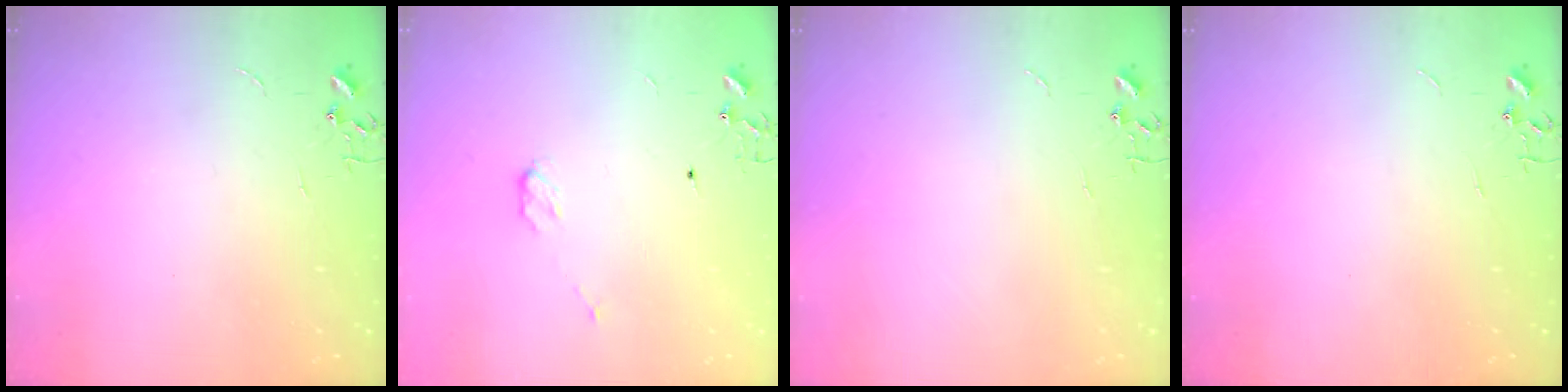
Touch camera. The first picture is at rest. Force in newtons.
{"total": 3.5, "press": 3.5, "slide": 0.5}
{"total": 0.0}
{"total": 0.0}